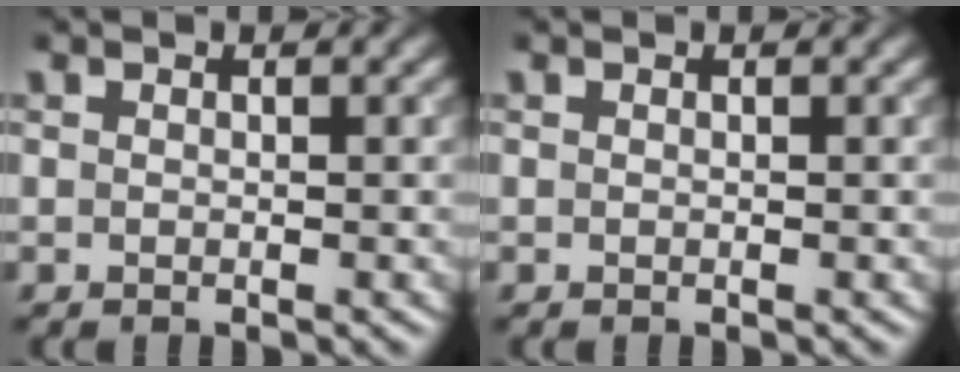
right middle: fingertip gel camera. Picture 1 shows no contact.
{"total": 0.0}